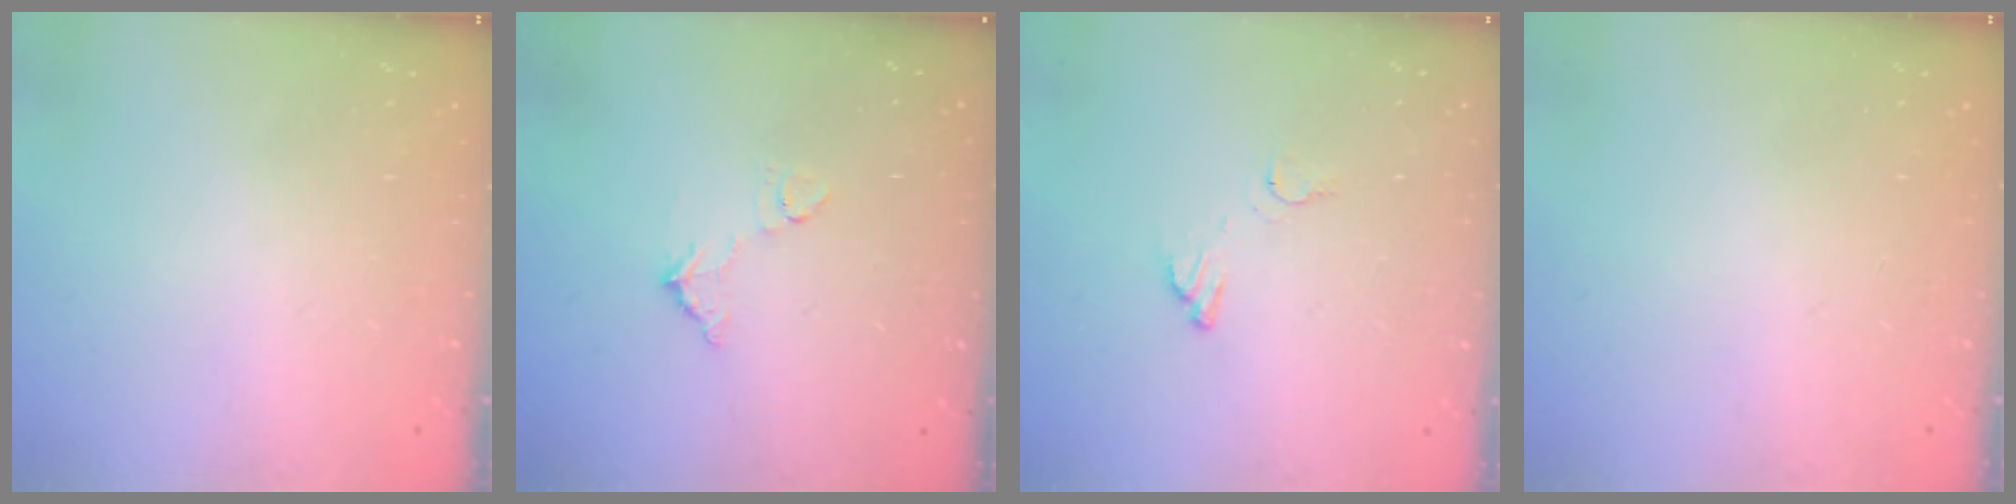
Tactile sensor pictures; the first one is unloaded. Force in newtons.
{"total": 6.2, "press": 6.2, "slide": 0.3}
{"total": 4.1, "press": 4.1, "slide": 0.2}
{"total": 0.0}